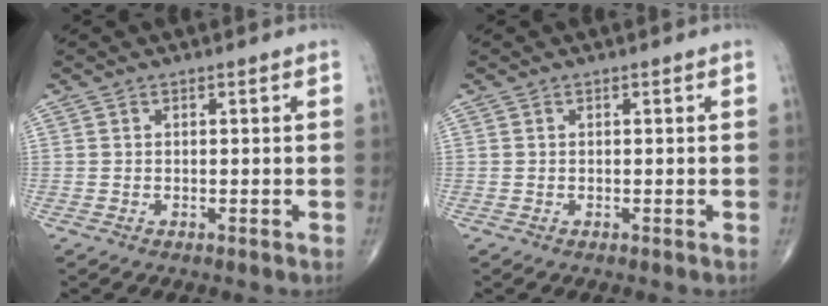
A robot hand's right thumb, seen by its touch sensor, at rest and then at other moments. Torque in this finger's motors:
{"motor_torque": [0.00, 0.00, -0.01, 0.01, 0.00]}